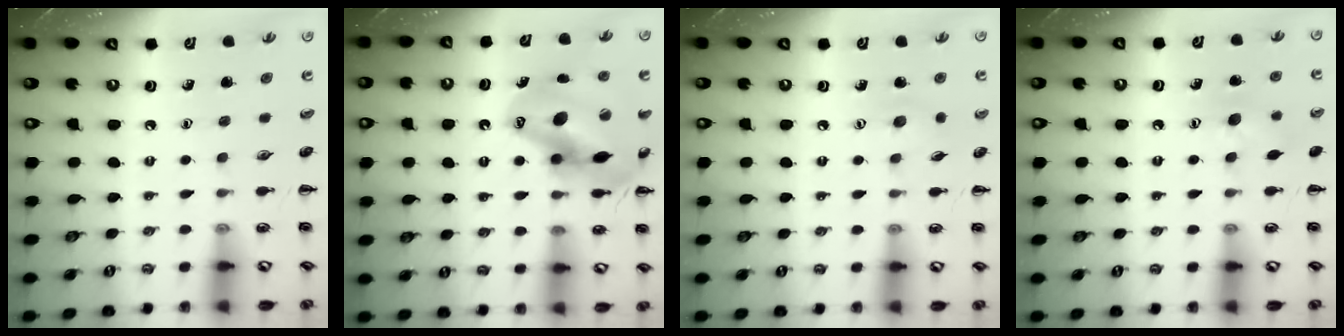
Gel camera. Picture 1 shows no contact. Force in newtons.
{"total": 16.7, "press": 16.0, "slide": 4.6}
{"total": 5.4, "press": 5.2, "slide": 1.3}
{"total": 7.8, "press": 7.6, "slide": 1.9}